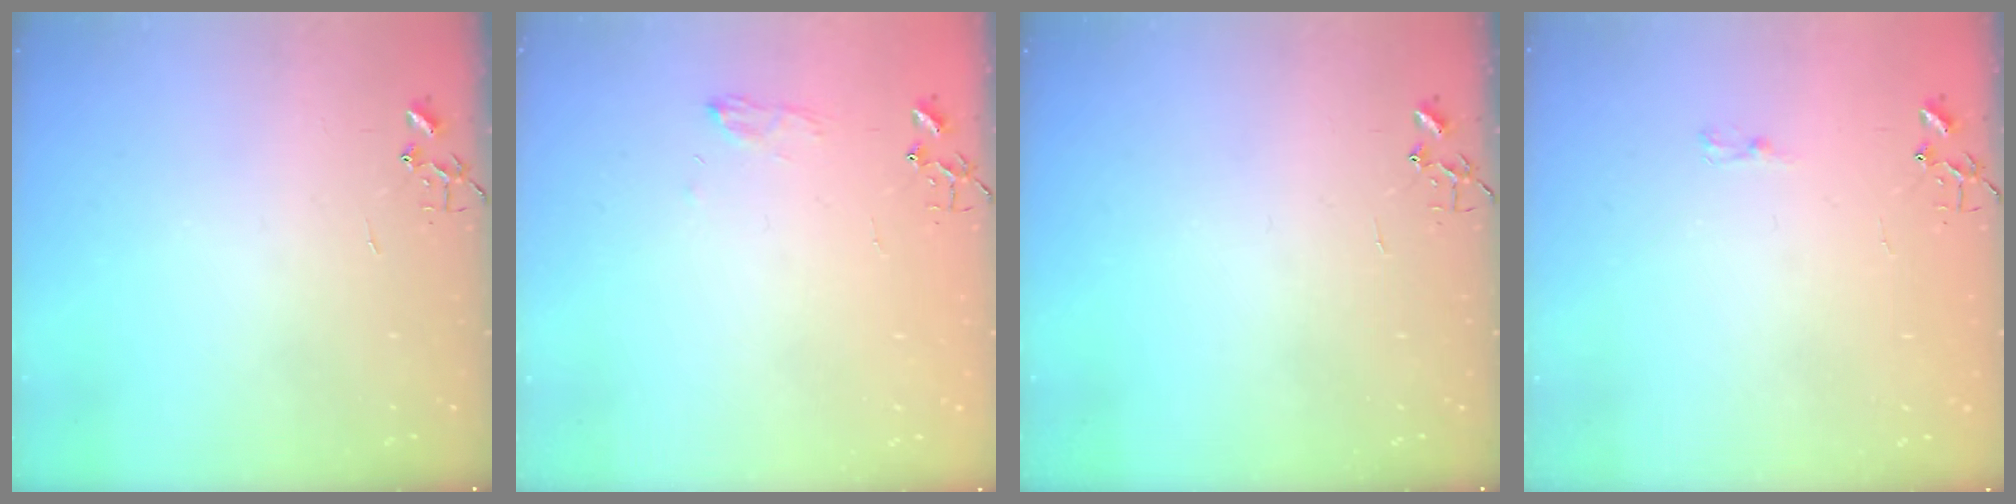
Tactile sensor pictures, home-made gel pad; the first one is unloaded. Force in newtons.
{"total": 6.8, "press": 6.8, "slide": 0.8}
{"total": 0.0}
{"total": 4.7, "press": 4.6, "slide": 0.5}